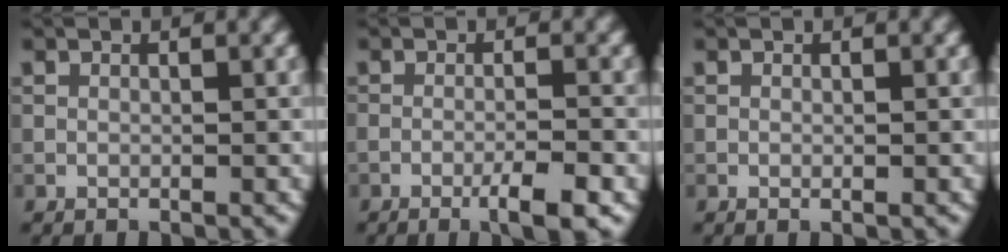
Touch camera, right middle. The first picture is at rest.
{"total": 3.6, "force": [-1.8, 0.6, 3.0], "torque": [-0.047, 0.001, -0.034]}
{"total": 0.0}